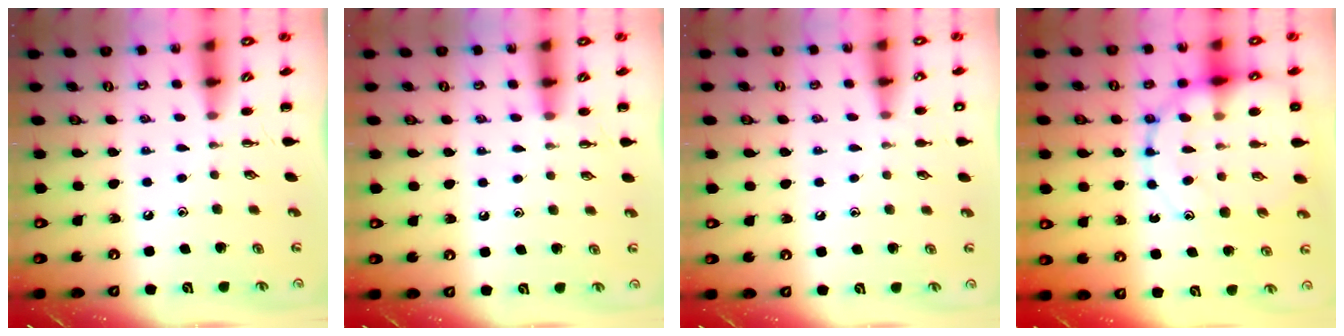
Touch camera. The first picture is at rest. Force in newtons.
{"total": 6.3, "press": 6.0, "slide": 2.0}
{"total": 6.0, "press": 5.6, "slide": 2.1}
{"total": 19.0, "press": 18.7, "slide": 3.0}